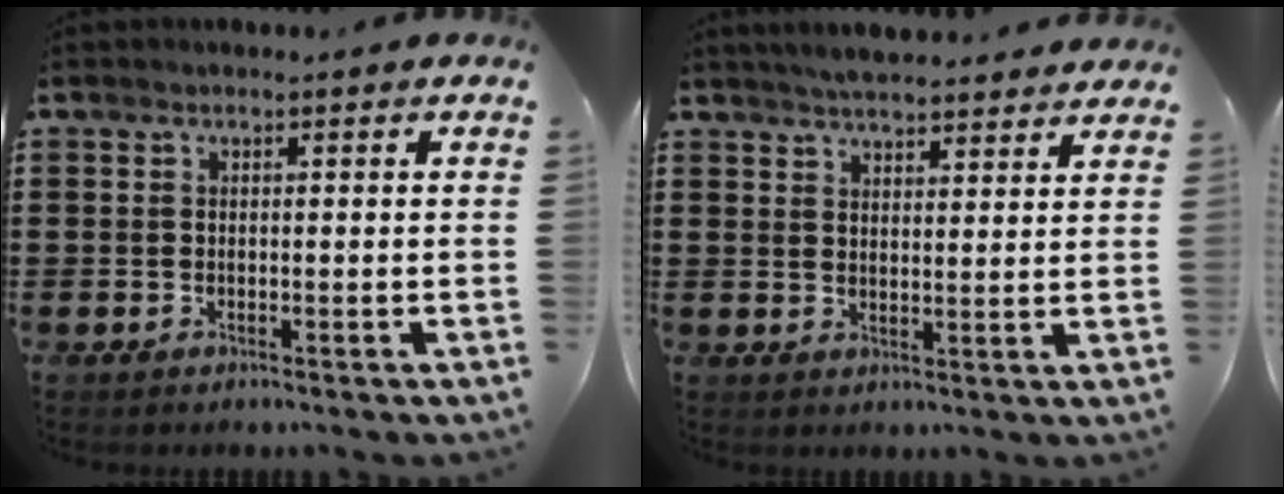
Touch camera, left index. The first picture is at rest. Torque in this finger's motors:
{"motor_torque": [1.34, -0.80, 0.29, 0.11]}